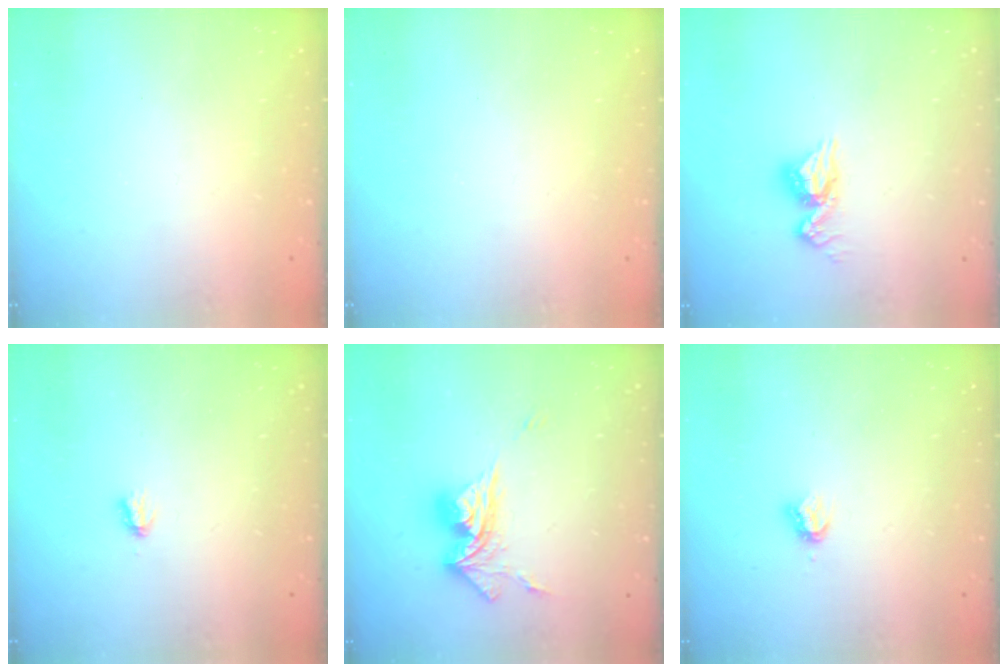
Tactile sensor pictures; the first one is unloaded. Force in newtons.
{"total": 0.0}
{"total": 9.3, "press": 9.3, "slide": 0.6}
{"total": 1.7, "press": 1.7, "slide": 0.3}
{"total": 12.0, "press": 11.9, "slide": 1.5}
{"total": 3.5, "press": 3.4, "slide": 0.3}